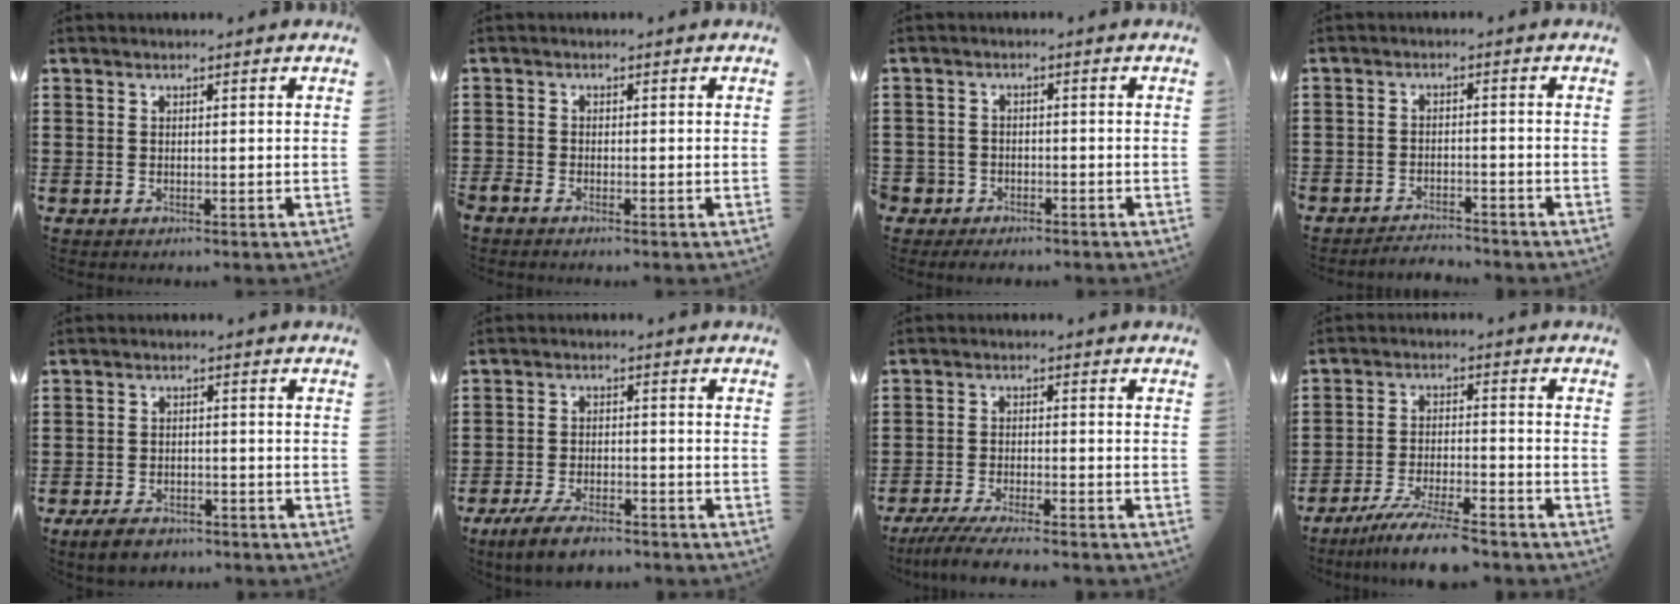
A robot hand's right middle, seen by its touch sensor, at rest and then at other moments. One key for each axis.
{"total": 1.1, "fx": -1.0, "fy": 0.3, "fz": 0.4, "tx": -0.017, "ty": -0.004, "tz": -0.021}
{"total": 2.4, "fx": -2.1, "fy": 1.2, "fz": -0.1, "tx": -0.005, "ty": -0.001, "tz": -0.049}
{"total": 3.0, "fx": -2.9, "fy": 0.3, "fz": -0.2, "tx": -0.004, "ty": 0.002, "tz": -0.064}
{"total": 3.1, "fx": -2.6, "fy": 1.1, "fz": 1.1, "tx": -0.028, "ty": 0.004, "tz": -0.055}
{"total": 4.9, "fx": -4.1, "fy": 1.1, "fz": 2.5, "tx": -0.053, "ty": 0.001, "tz": -0.080}
{"total": 4.5, "fx": -4.1, "fy": -0.1, "fz": 1.8, "tx": -0.043, "ty": -0.013, "tz": -0.081}
{"total": 7.7, "fx": -6.6, "fy": 0.3, "fz": 4.1, "tx": -0.082, "ty": -0.007, "tz": -0.124}